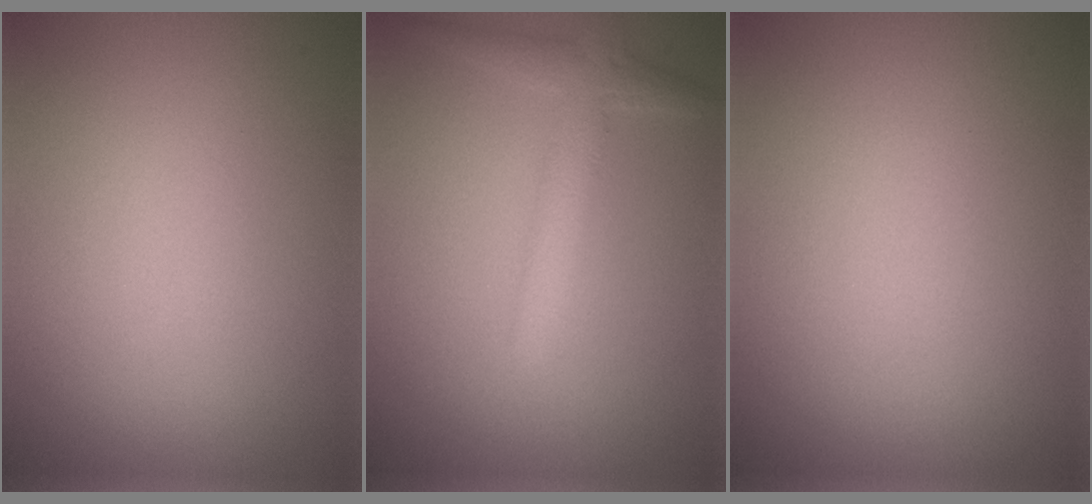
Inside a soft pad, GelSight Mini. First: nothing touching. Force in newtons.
{"total": 2.8, "press": 2.8, "slide": 0.1}
{"total": 0.0}